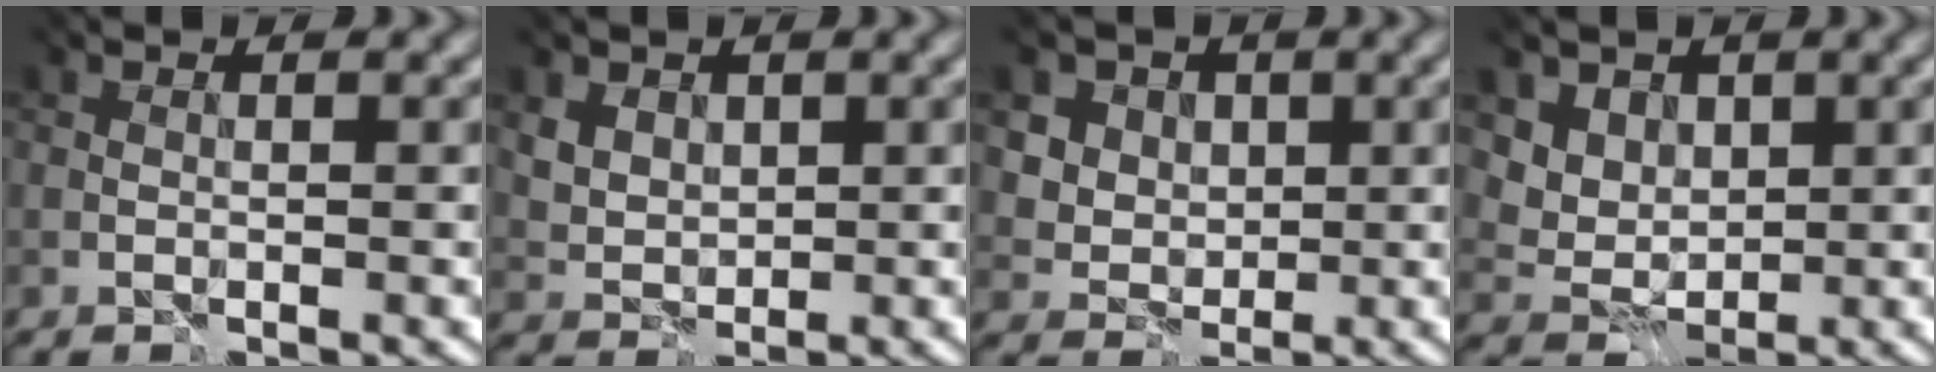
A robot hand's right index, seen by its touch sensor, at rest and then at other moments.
{"total": 2.7, "force": [1.6, 2.0, 0.8], "torque": [-0.032, -0.004, 0.042]}
{"total": 5.6, "force": [2.9, 4.6, 1.5], "torque": [-0.039, 0.004, 0.048]}
{"total": 3.3, "force": [2.3, 2.3, 0.5], "torque": [-0.033, -0.020, 0.066]}